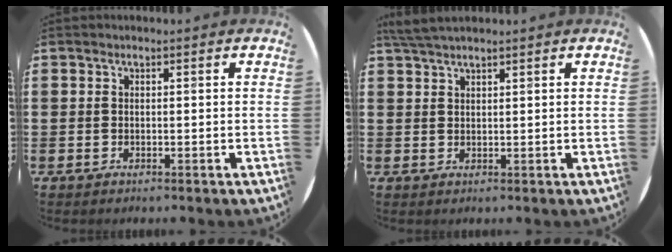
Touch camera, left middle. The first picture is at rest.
{"total": 2.6, "force": [2.3, 0.3, 1.1], "torque": [-0.025, 0.002, 0.044]}